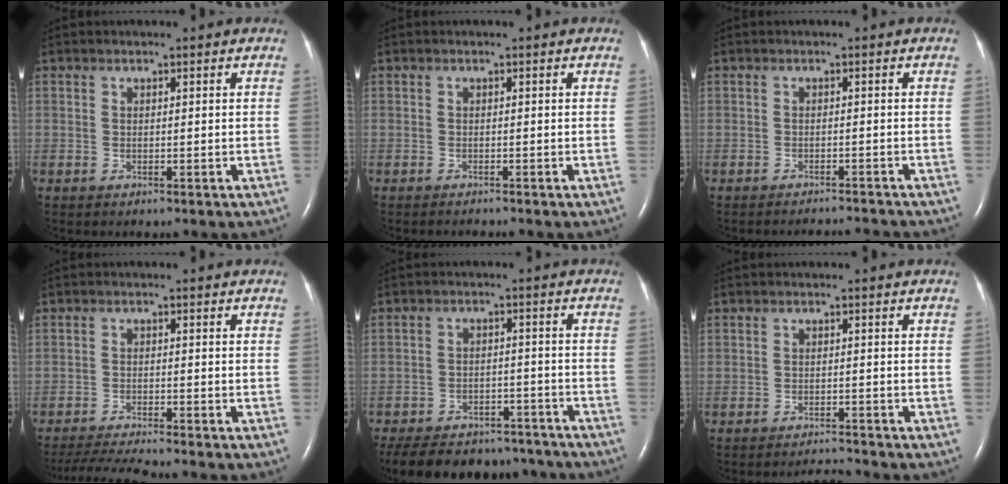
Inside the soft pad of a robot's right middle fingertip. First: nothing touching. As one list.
[{"total": 1.4, "force": [-1.3, -0.3, 0.4], "torque": [-0.004, -0.001, -0.016]}, {"total": 4.6, "force": [-4.6, 0.0, 0.4], "torque": [-0.006, -0.007, -0.058]}, {"total": 6.5, "force": [-6.0, -1.3, 2.3], "torque": [-0.041, -0.021, -0.105]}, {"total": 19.3, "force": [-16.4, 7.6, 6.8], "torque": [-0.165, -0.008, -0.217]}, {"total": 2.4, "force": [-2.3, -0.7, -0.3], "torque": [-0.002, -0.015, -0.034]}]